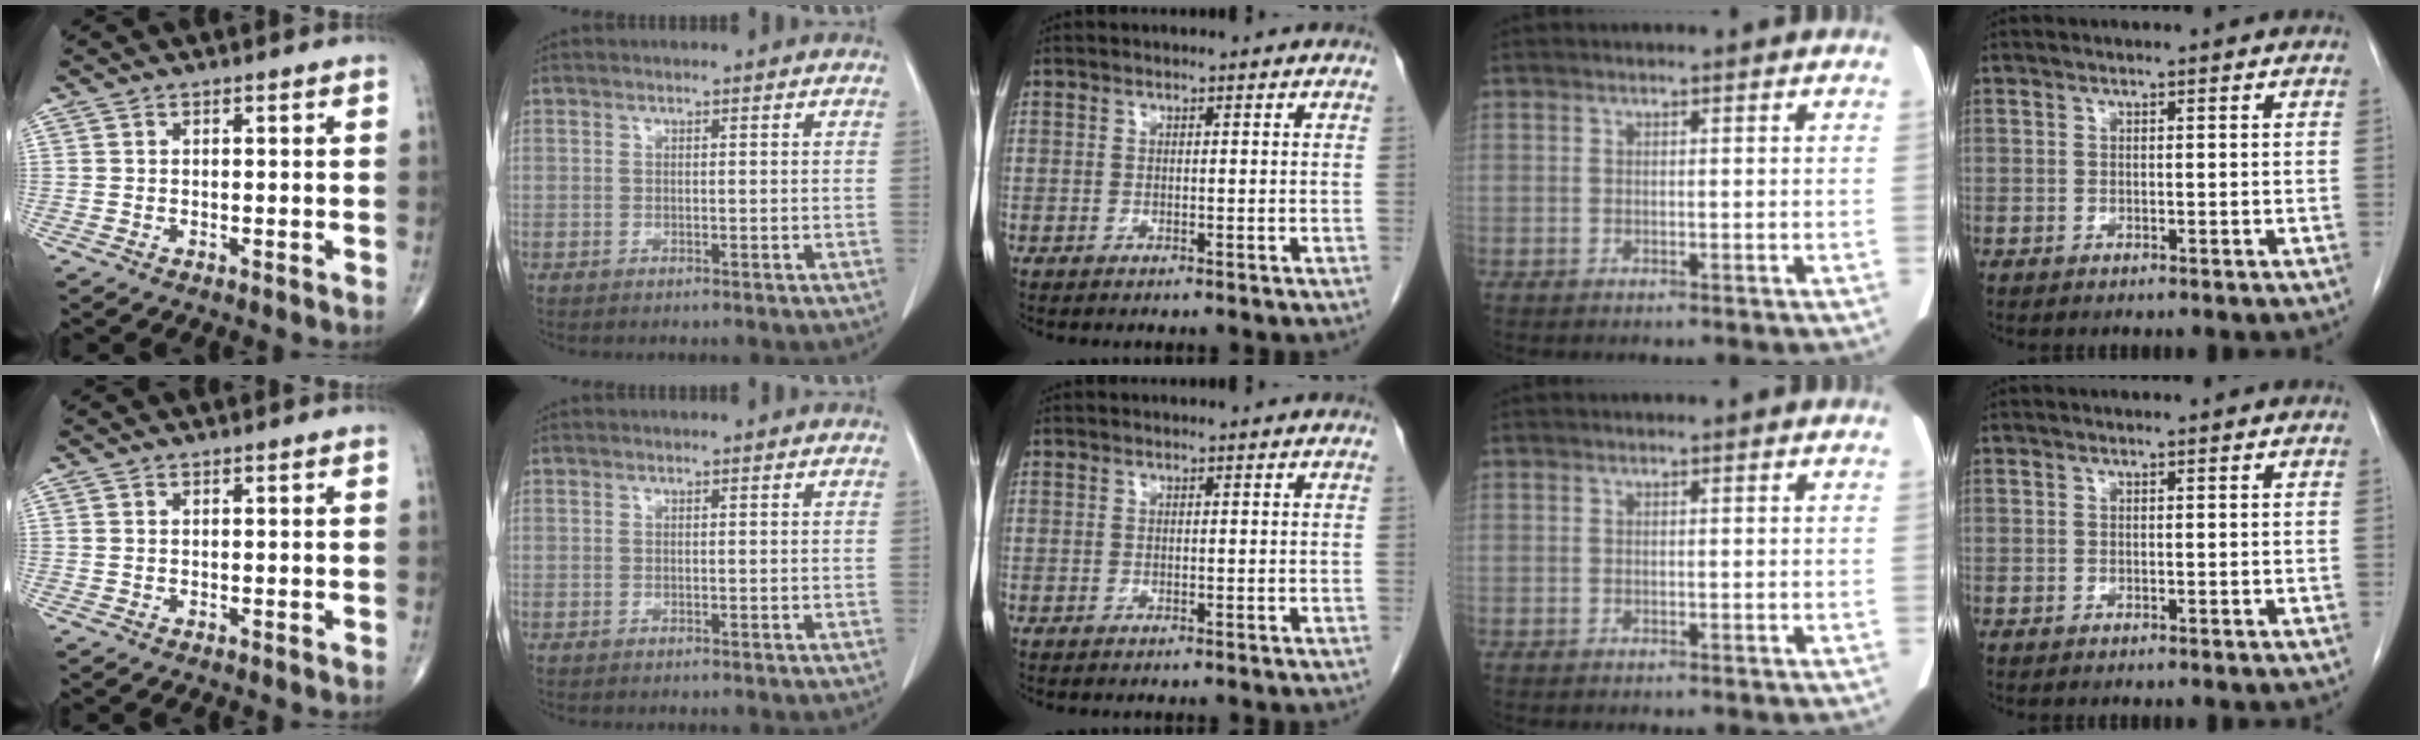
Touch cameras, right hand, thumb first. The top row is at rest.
{}